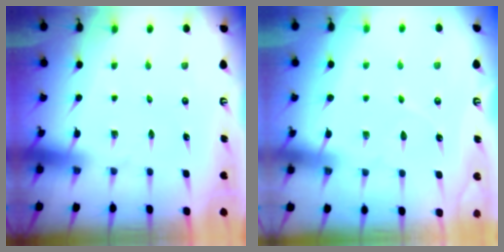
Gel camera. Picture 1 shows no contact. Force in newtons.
{"total": 5.0, "press": 5.0, "slide": 0.6}